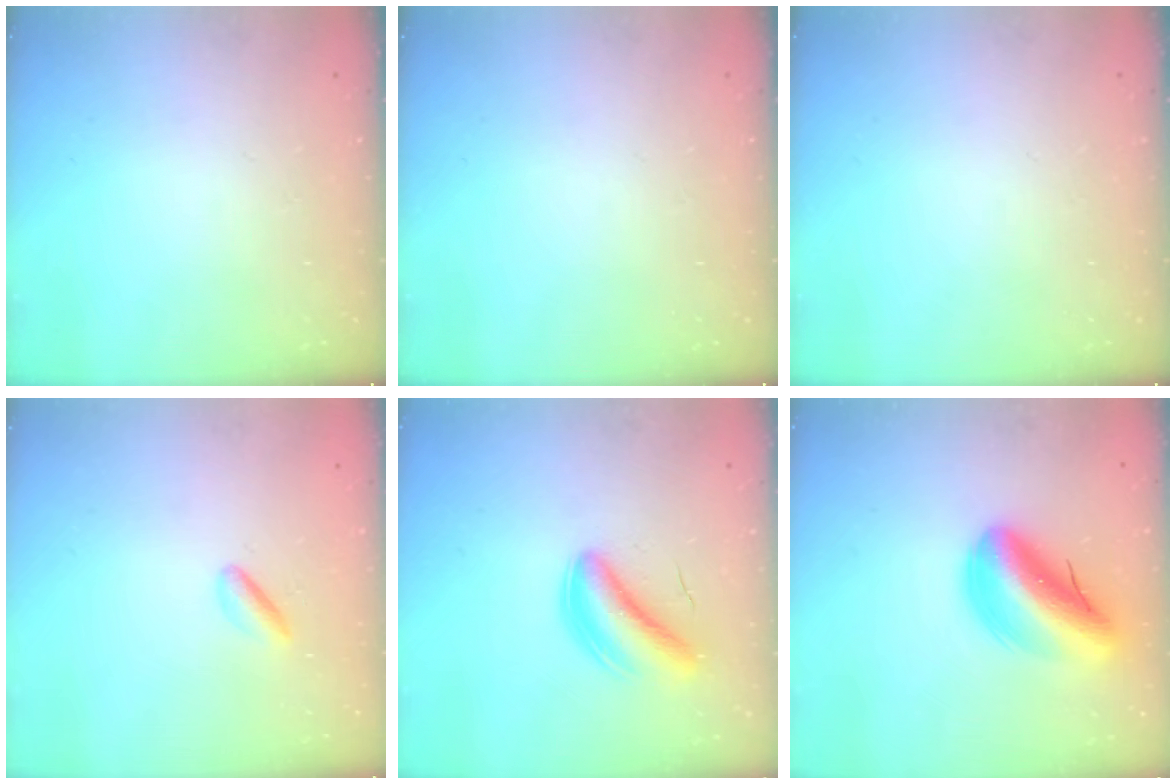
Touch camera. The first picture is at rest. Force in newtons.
{"total": 0.0}
{"total": 0.0}
{"total": 3.0, "press": 2.7, "slide": 1.2}
{"total": 5.9, "press": 5.7, "slide": 1.7}
{"total": 17.5, "press": 16.8, "slide": 4.8}